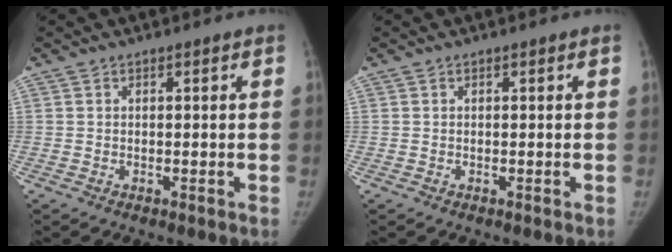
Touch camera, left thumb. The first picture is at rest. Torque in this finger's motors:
{"motor_torque": [0.25, -0.14, 0.30, -0.16, 0.07]}